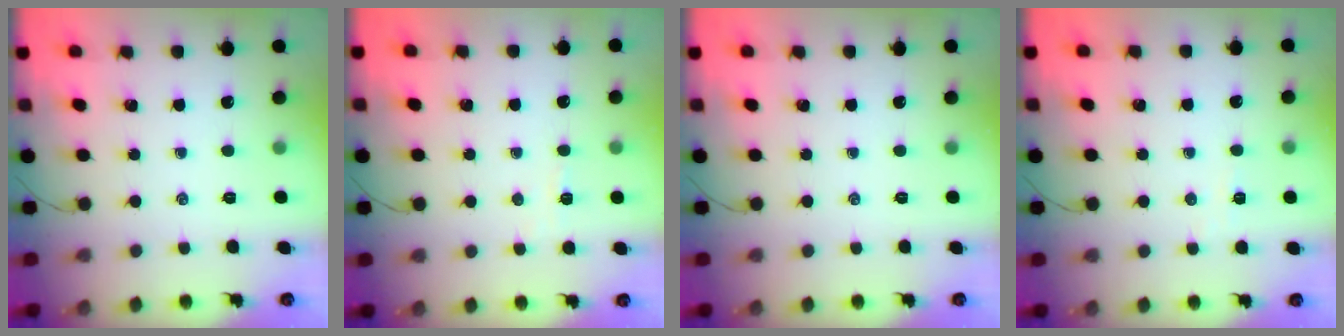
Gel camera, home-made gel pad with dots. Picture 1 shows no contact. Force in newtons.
{"total": 2.8, "press": 2.7, "slide": 0.9}
{"total": 0.0}
{"total": 3.1, "press": 2.9, "slide": 1.0}